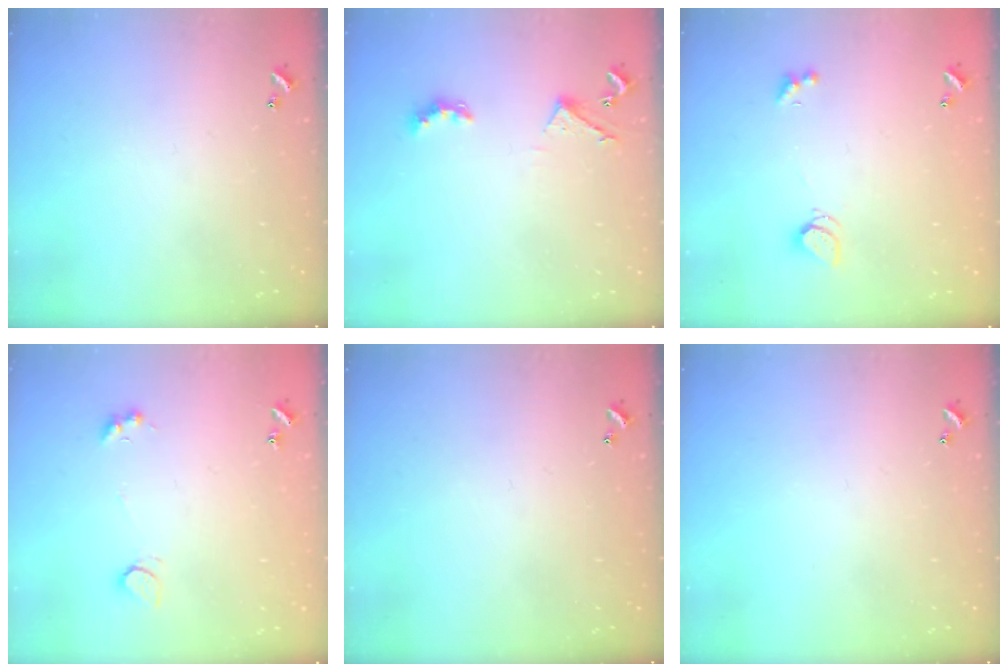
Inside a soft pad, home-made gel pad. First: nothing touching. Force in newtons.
{"total": 2.8, "press": 2.8, "slide": 0.6}
{"total": 1.4, "press": 1.4, "slide": 0.5}
{"total": 2.5, "press": 2.3, "slide": 1.1}
{"total": 0.0}
{"total": 0.0}